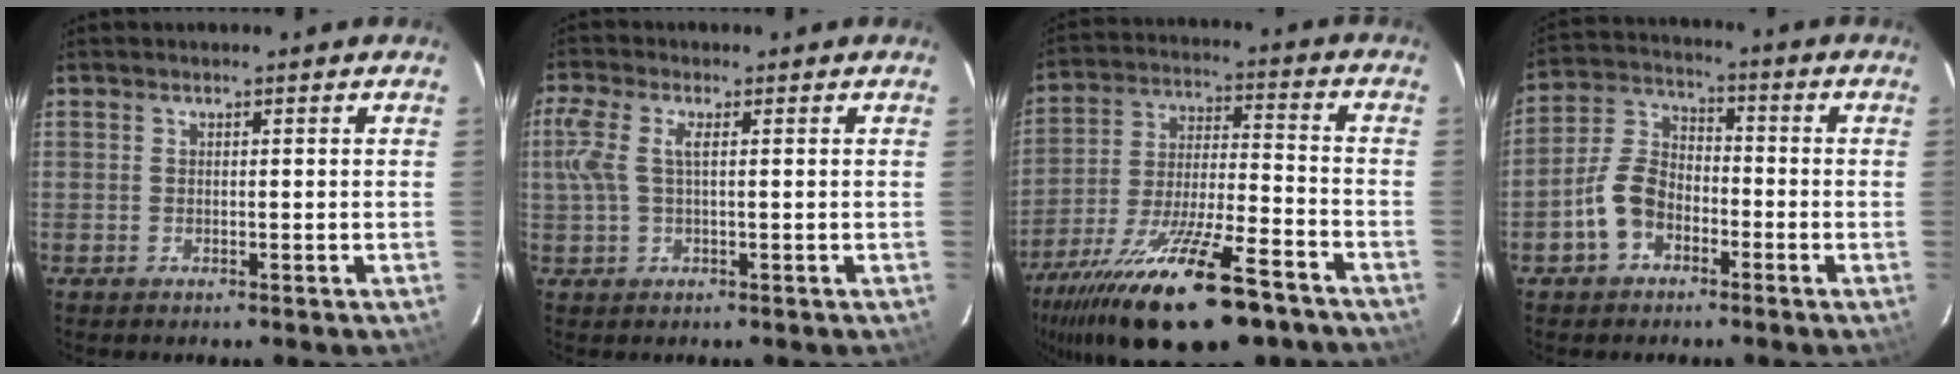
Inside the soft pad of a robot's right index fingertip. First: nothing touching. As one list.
[{"total": 5.0, "force": [0.7, 1.6, 4.7], "torque": [-0.109, 0.009, 0.016]}, {"total": 24.6, "force": [-17.6, 6.7, 15.9], "torque": [-0.302, -0.047, -0.280]}, {"total": 8.5, "force": [-4.1, 5.8, 4.8], "torque": [-0.104, 0.024, -0.078]}]